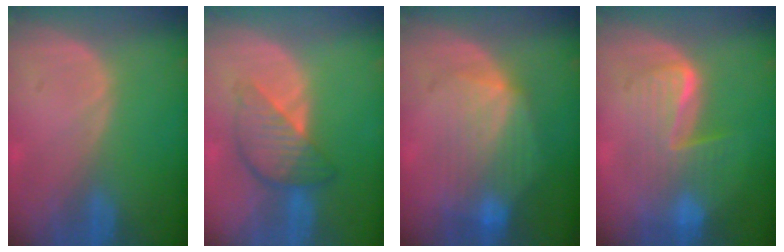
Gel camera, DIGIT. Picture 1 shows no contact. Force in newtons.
{"total": 6.2, "press": 6.2, "slide": 0.3}
{"total": 8.9, "press": 8.2, "slide": 3.4}
{"total": 7.2, "press": 7.2, "slide": 0.2}